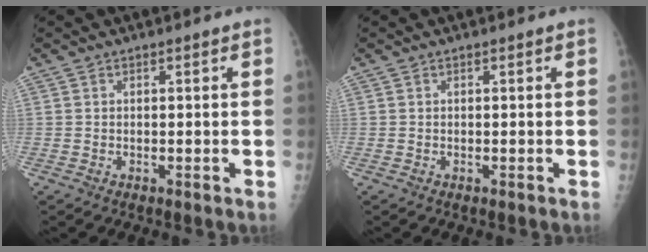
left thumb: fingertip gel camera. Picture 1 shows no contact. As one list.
[{"total": 0.0}]